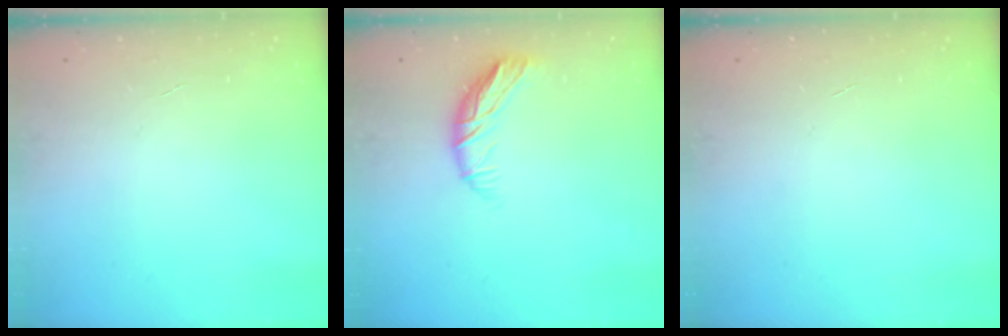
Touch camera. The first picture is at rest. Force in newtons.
{"total": 10.0, "press": 9.9, "slide": 1.3}
{"total": 0.0}